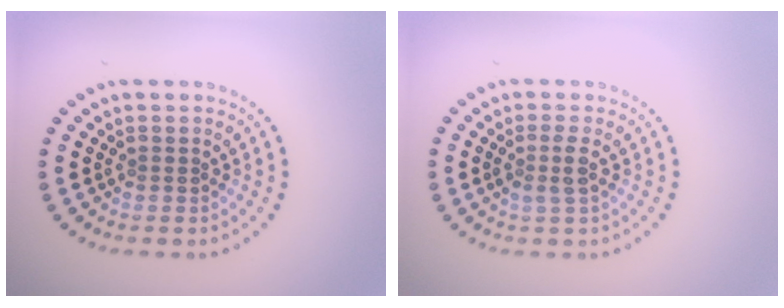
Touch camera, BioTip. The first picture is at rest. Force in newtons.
{"total": 1.7, "press": 1.5, "slide": 0.6}